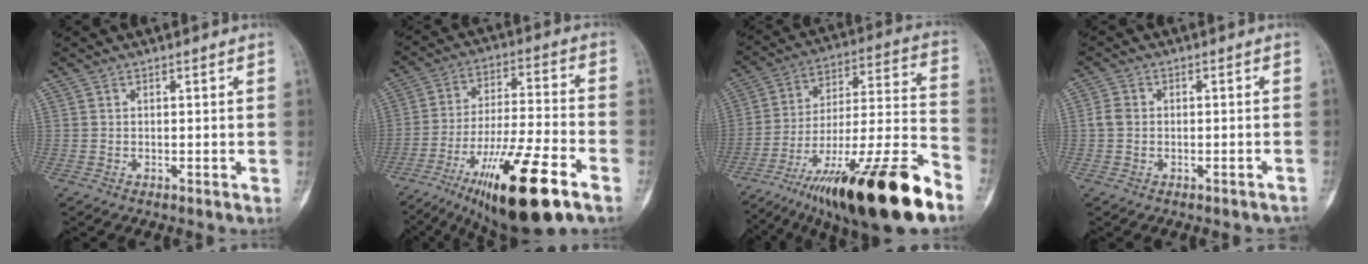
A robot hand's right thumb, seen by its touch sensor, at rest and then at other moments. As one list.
[{"total": 20.9, "force": [-11.5, 4.4, 16.9], "torque": [-0.303, 0.036, -0.194]}, {"total": 30.4, "force": [-19.5, 6.0, 22.6], "torque": [-0.316, 0.055, -0.319]}, {"total": 3.0, "force": [-1.1, 2.4, 1.4], "torque": [-0.023, 0.024, -0.015]}]